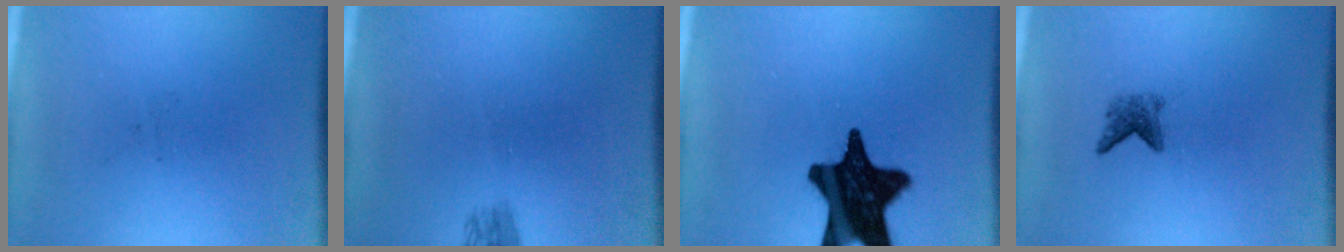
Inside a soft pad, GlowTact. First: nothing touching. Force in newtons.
{"total": 1.6}
{"total": 18.1}
{"total": 2.1}